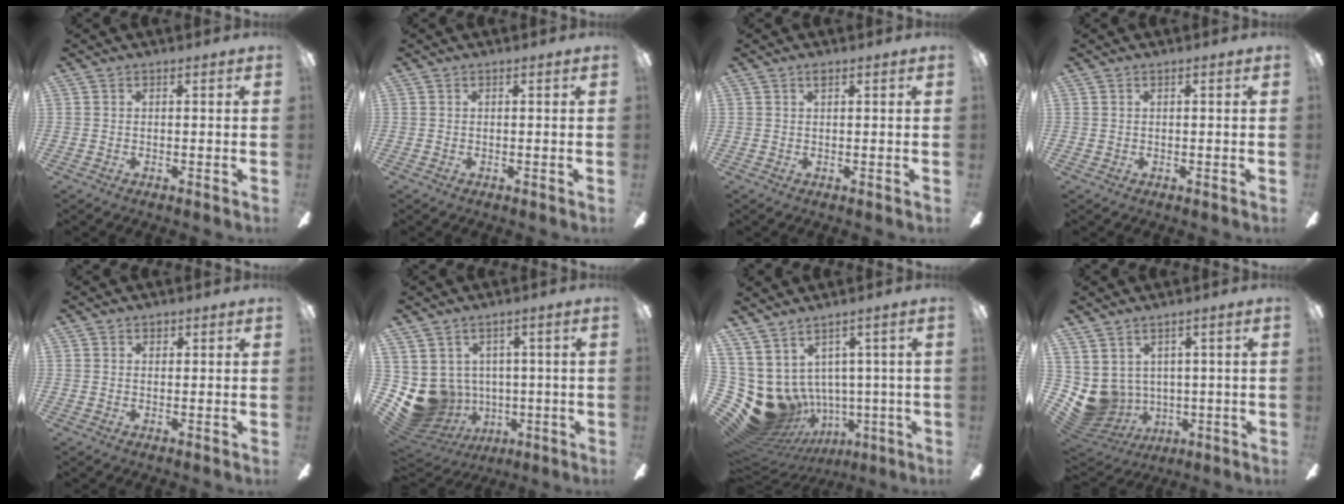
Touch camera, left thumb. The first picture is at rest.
{"total": 0.0}
{"total": 1.0, "force": [0.7, 0.3, 0.7], "torque": [-0.007, 0.001, 0.010]}
{"total": 0.0}
{"total": 1.0, "force": [0.7, 0.7, 0.3], "torque": [0.002, 0.000, 0.010]}
{"total": 9.8, "force": [-1.4, 9.2, 3.2], "torque": [-0.103, -0.007, -0.011]}
{"total": 10.9, "force": [0.0, 9.6, 5.0], "torque": [-0.169, -0.035, 0.019]}
{"total": 6.4, "force": [1.2, 6.1, 1.5], "torque": [-0.082, -0.025, 0.029]}